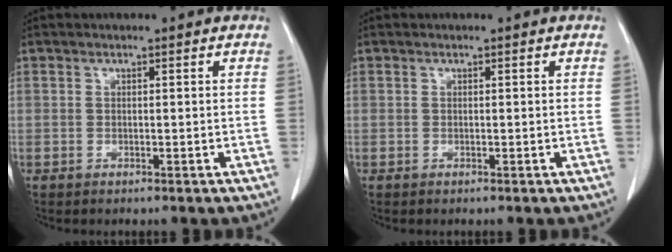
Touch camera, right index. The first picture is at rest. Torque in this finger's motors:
{"motor_torque": [0.00, 0.00, 0.00, 0.00]}